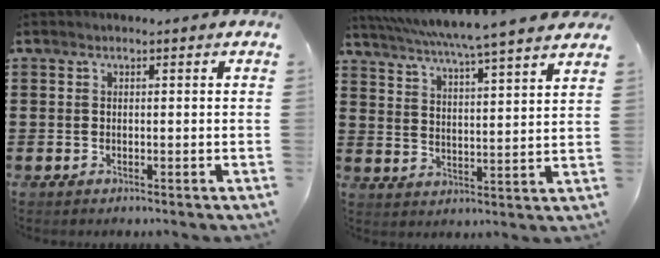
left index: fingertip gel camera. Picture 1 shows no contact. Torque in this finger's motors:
{"motor_torque": [0.54, 0.34, 1.05, 0.21]}